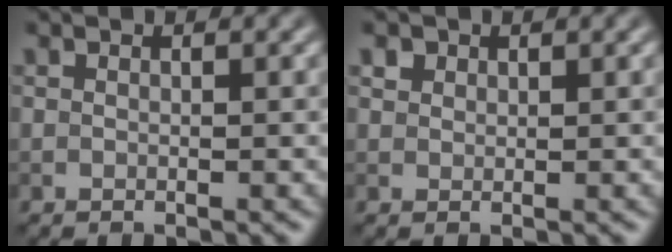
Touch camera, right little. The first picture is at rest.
{"total": 1.1, "force": [0.7, 0.8, 0.2], "torque": [-0.003, 0.002, 0.011]}